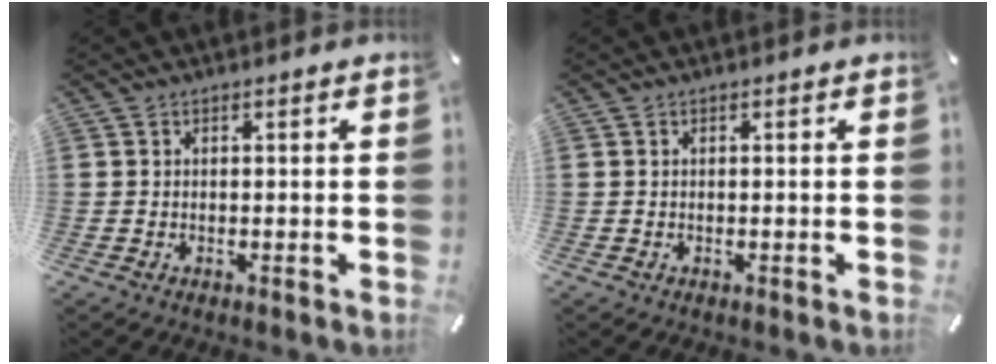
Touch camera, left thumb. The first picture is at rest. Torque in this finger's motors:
{"motor_torque": [-0.08, -0.03, -0.07, 0.01, -0.01]}